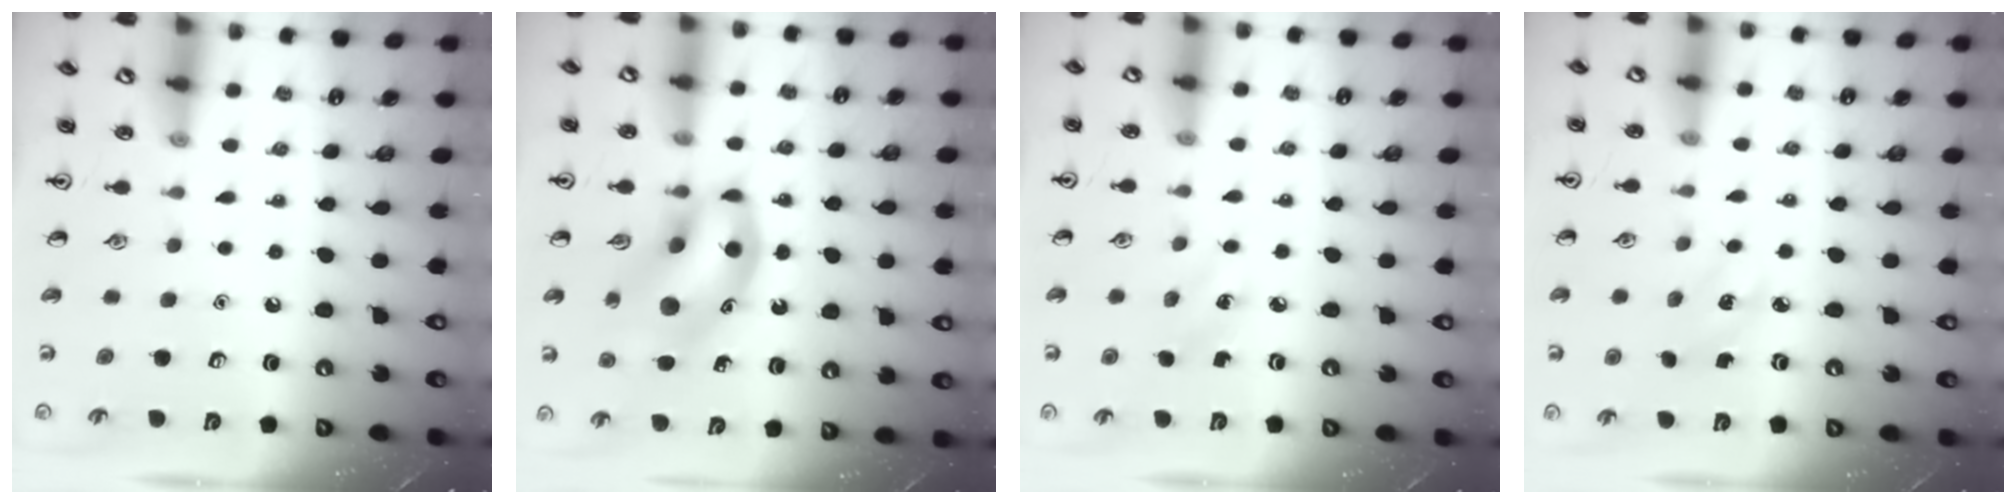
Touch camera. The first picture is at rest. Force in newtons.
{"total": 13.3, "press": 12.8, "slide": 3.4}
{"total": 1.9, "press": 1.7, "slide": 0.7}
{"total": 2.7, "press": 2.5, "slide": 1.0}